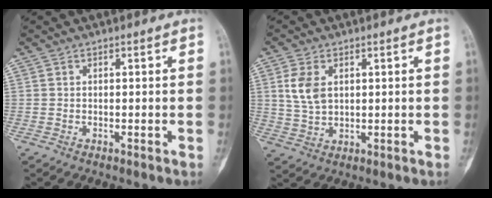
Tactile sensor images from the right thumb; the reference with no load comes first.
{"total": 6.3, "force": [1.8, 4.0, 4.6], "torque": [-0.088, -0.003, 0.042]}